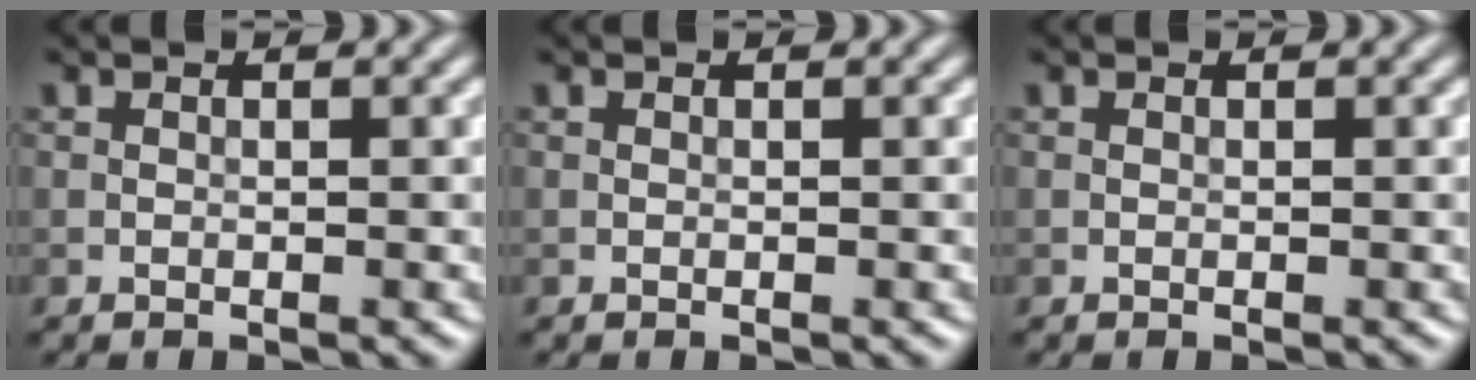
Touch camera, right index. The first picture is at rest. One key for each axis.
{"total": 0.0}
{"total": 0.0}